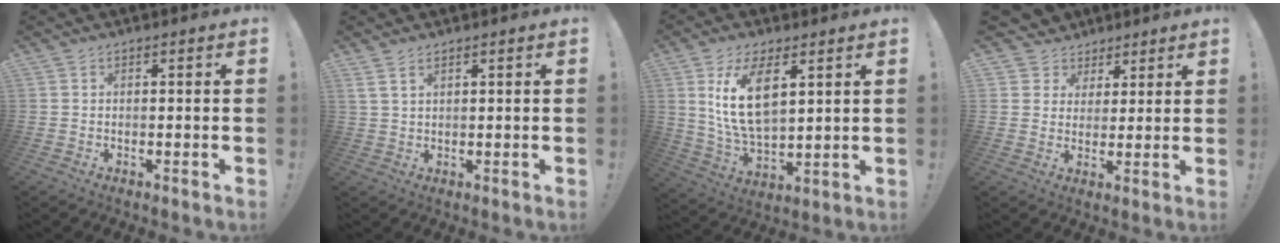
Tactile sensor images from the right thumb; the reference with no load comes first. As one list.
[{"total": 3.1, "force": [1.9, 1.2, 2.1], "torque": [-0.052, 0.001, 0.037]}, {"total": 13.8, "force": [5.4, 6.7, 10.8], "torque": [-0.200, -0.020, 0.095]}, {"total": 6.2, "force": [2.3, 5.7, 0.6], "torque": [-0.015, -0.015, 0.052]}]